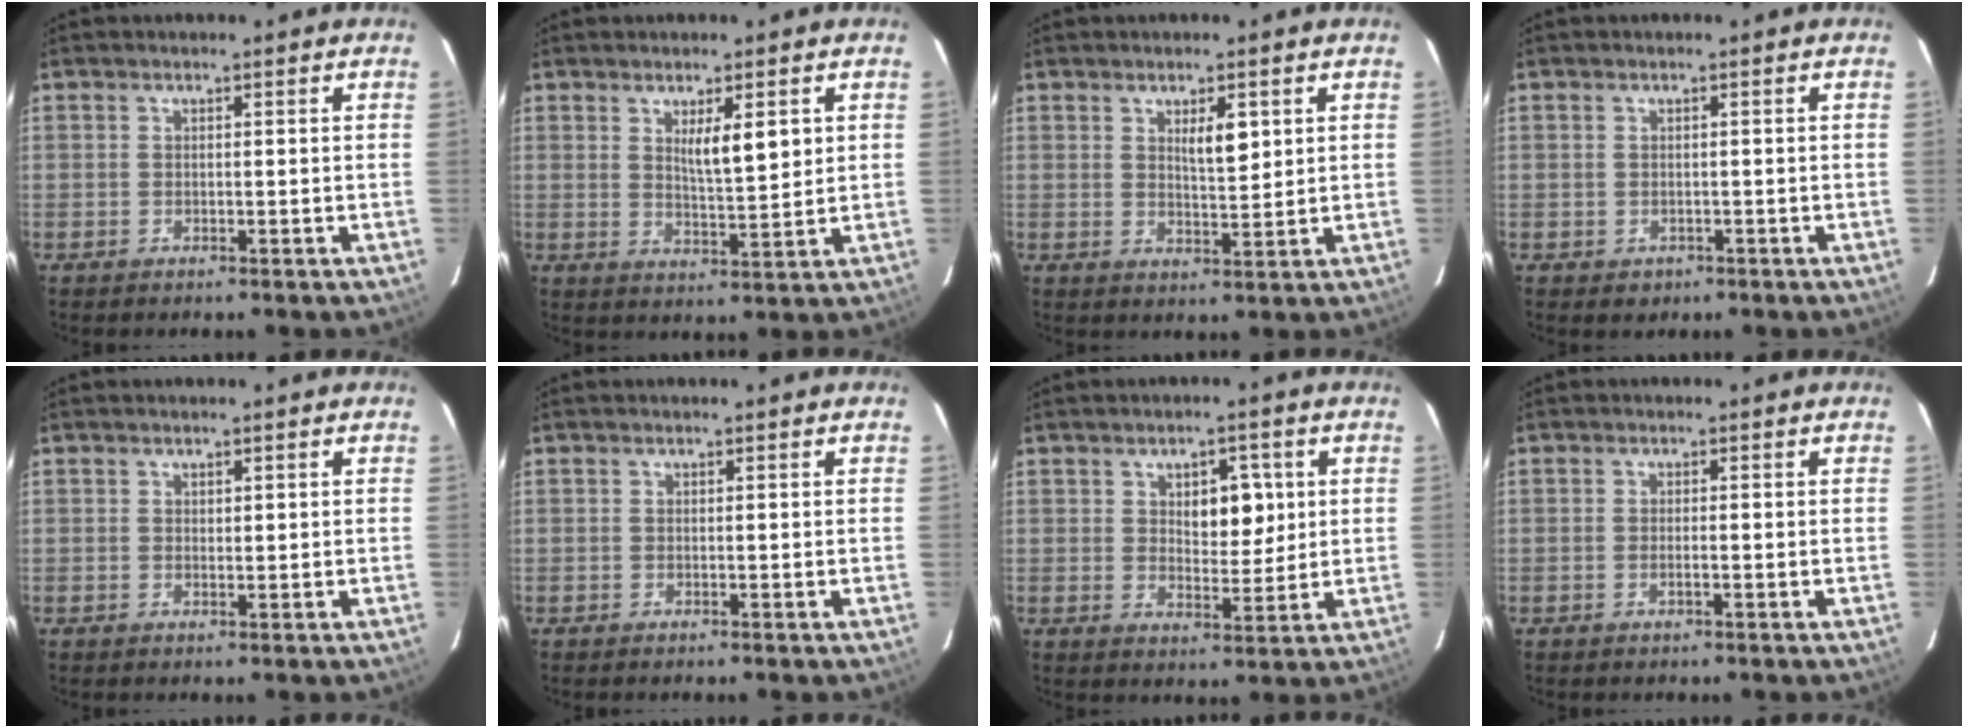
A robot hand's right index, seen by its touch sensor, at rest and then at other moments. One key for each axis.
{"total": 5.6, "fx": 2.1, "fy": 1.0, "fz": 5.1, "tx": -0.087, "ty": -0.011, "tz": 0.038}
{"total": 4.0, "fx": 1.7, "fy": 1.1, "fz": 3.5, "tx": -0.060, "ty": -0.003, "tz": 0.031}
{"total": 1.5, "fx": -0.6, "fy": 1.3, "fz": 0.3, "tx": -0.002, "ty": 0.003, "tz": -0.002}
{"total": 0.6, "fx": 0.4, "fy": 0.3, "fz": 0.3, "tx": -0.001, "ty": -0.003, "tz": 0.006}
{"total": 0.0}
{"total": 6.0, "fx": 1.8, "fy": 3.1, "fz": 4.8, "tx": -0.065, "ty": 0.003, "tz": 0.032}
{"total": 1.0, "fx": -0.4, "fy": 0.1, "fz": 0.9, "tx": -0.019, "ty": 0.000, "tz": -0.007}